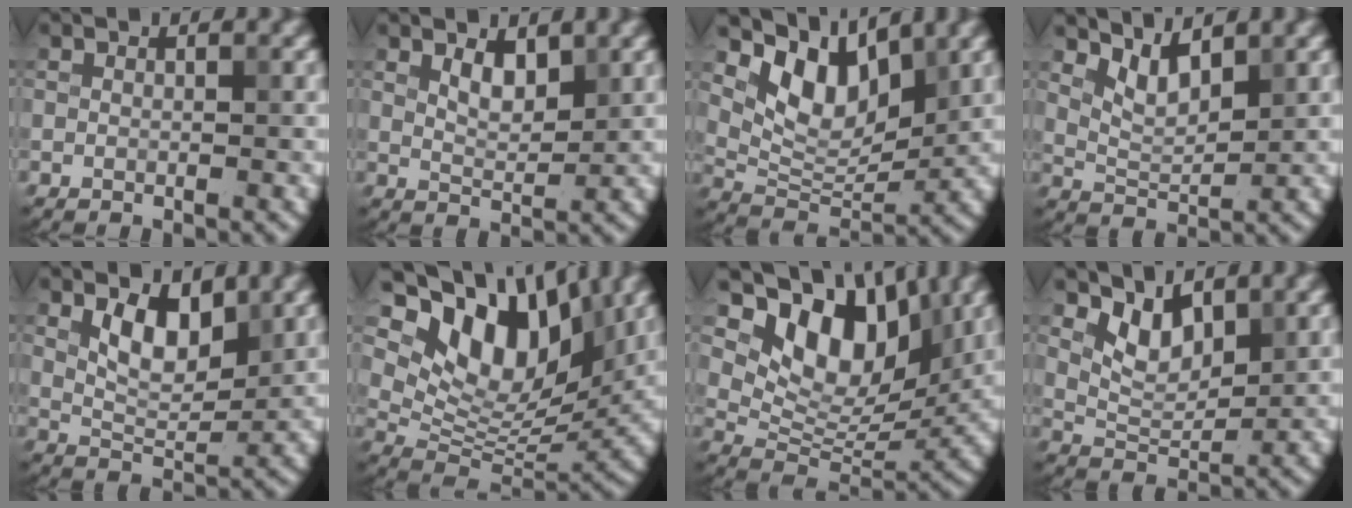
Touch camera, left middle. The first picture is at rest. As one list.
[{"total": 2.2, "force": [1.3, 0.9, 1.5], "torque": [-0.027, -0.004, 0.027]}, {"total": 6.8, "force": [4.0, 3.5, 4.2], "torque": [-0.074, -0.009, 0.069]}, {"total": 3.1, "force": [2.1, 1.1, 1.9], "torque": [-0.042, -0.011, 0.047]}, {"total": 4.3, "force": [1.9, 2.1, 3.2], "torque": [-0.059, -0.005, 0.034]}, {"total": 12.2, "force": [6.1, 6.6, 8.2], "torque": [-0.140, -0.001, 0.112]}, {"total": 10.1, "force": [5.1, 5.9, 6.4], "torque": [-0.102, -0.007, 0.089]}, {"total": 3.3, "force": [2.1, 1.7, 2.0], "torque": [-0.043, -0.011, 0.041]}]